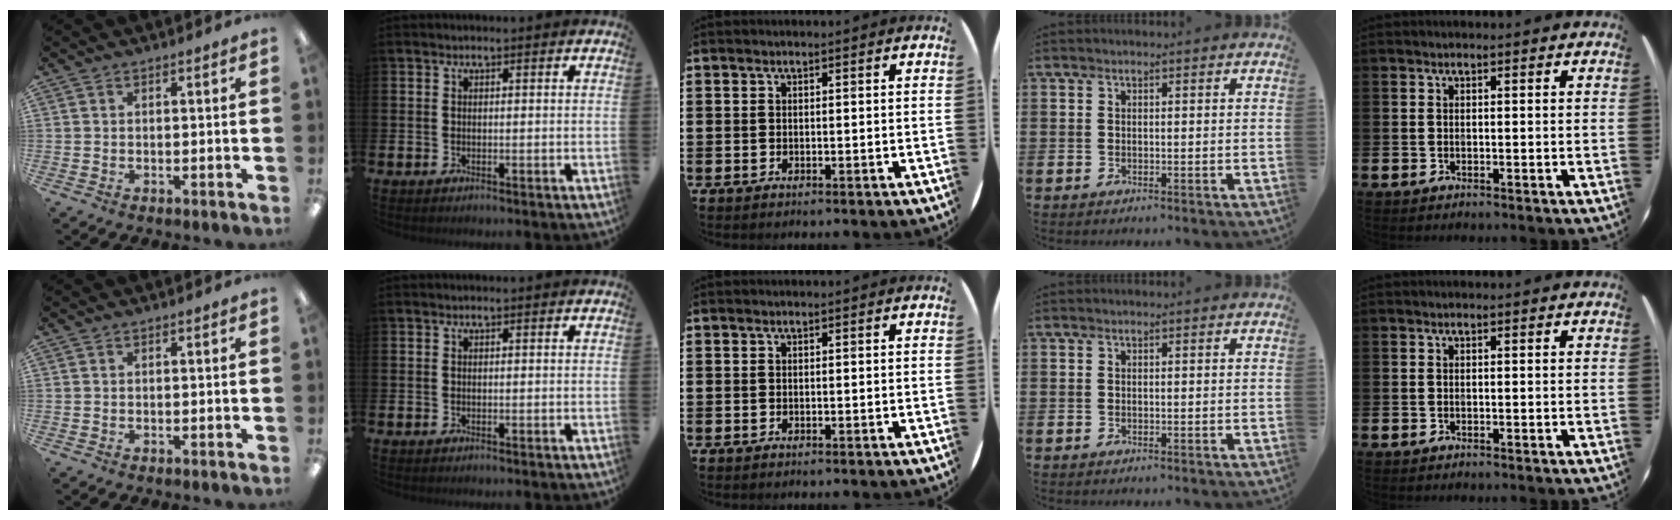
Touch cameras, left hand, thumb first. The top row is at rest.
{}